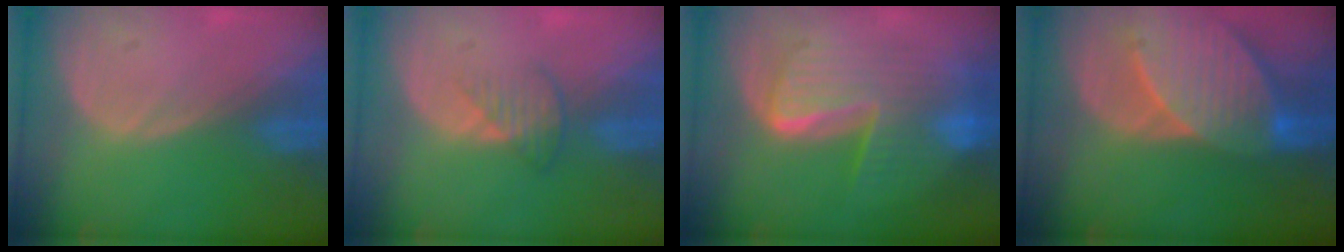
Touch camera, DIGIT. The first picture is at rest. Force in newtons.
{"total": 3.1, "press": 2.9, "slide": 1.2}
{"total": 9.0, "press": 9.0, "slide": 0.6}
{"total": 9.9, "press": 8.9, "slide": 4.3}